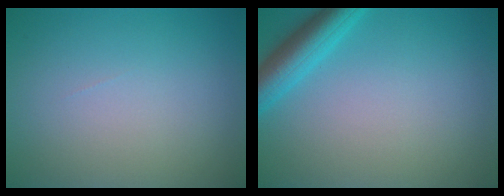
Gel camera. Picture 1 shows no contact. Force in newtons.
{"total": 4.2, "press": 4.2, "slide": 0.3}